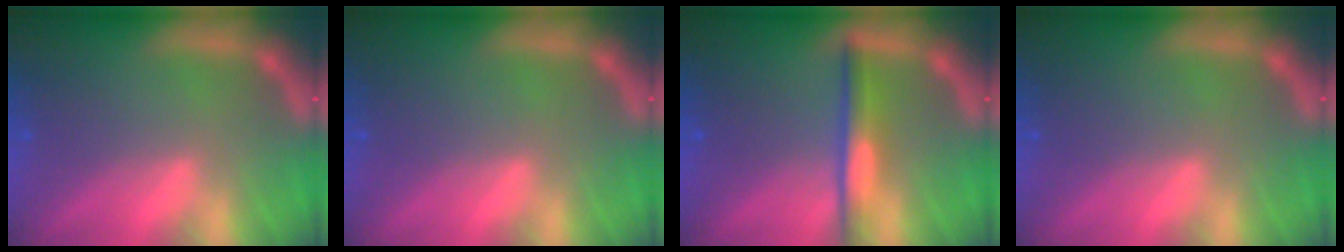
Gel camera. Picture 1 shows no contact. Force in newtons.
{"total": 0.0}
{"total": 3.5}
{"total": 0.0}